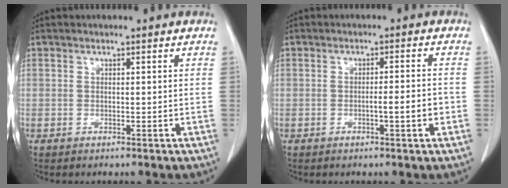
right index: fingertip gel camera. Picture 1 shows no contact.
{"total": 3.4, "force": [-1.0, 0.0, 3.3], "torque": [-0.048, -0.001, -0.014]}